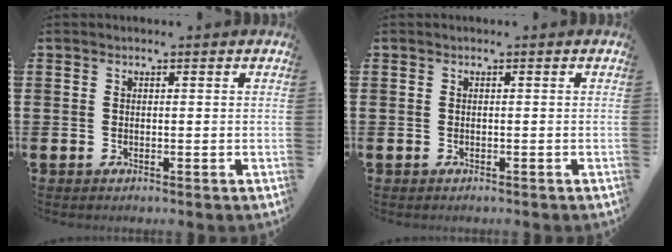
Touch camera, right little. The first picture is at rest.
{"total": 0.0}